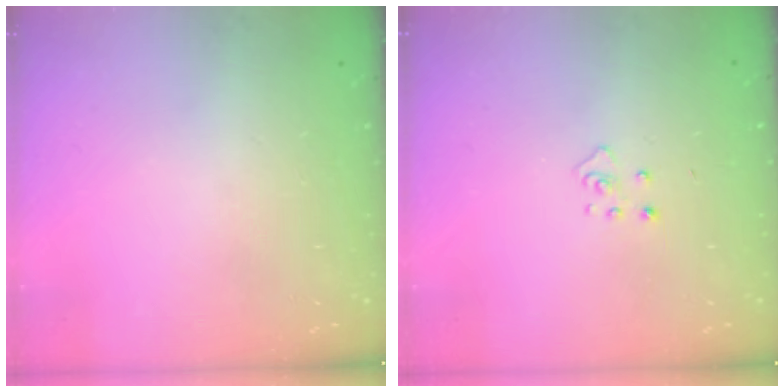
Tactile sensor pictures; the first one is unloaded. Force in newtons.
{"total": 3.7, "press": 3.6, "slide": 0.3}